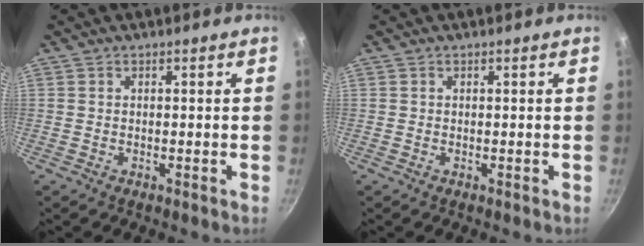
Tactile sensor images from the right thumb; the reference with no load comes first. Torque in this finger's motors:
{"motor_torque": [0.25, 0.60, -0.31, -0.06, 0.04]}